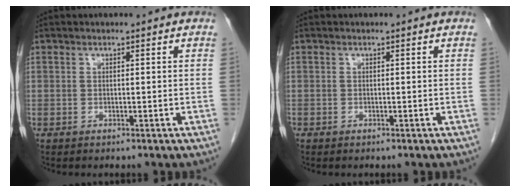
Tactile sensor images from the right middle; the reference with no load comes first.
{"total": 0.0}